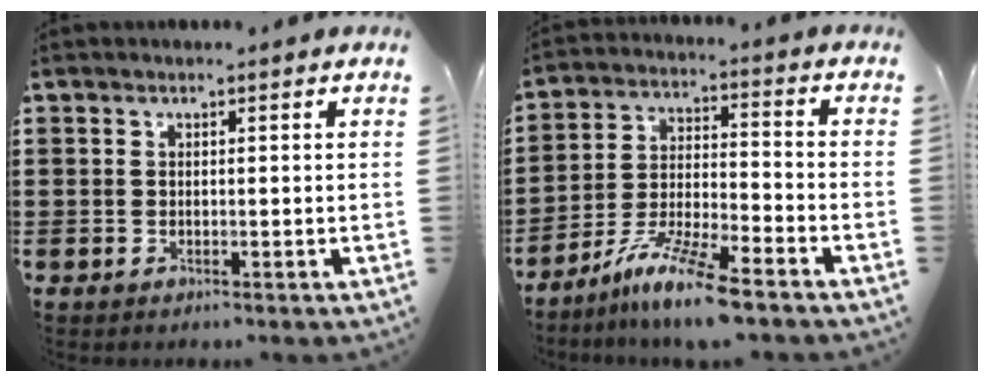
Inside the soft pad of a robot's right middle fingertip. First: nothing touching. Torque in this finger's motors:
{"motor_torque": [1.82, -0.32, 0.33, 0.09]}